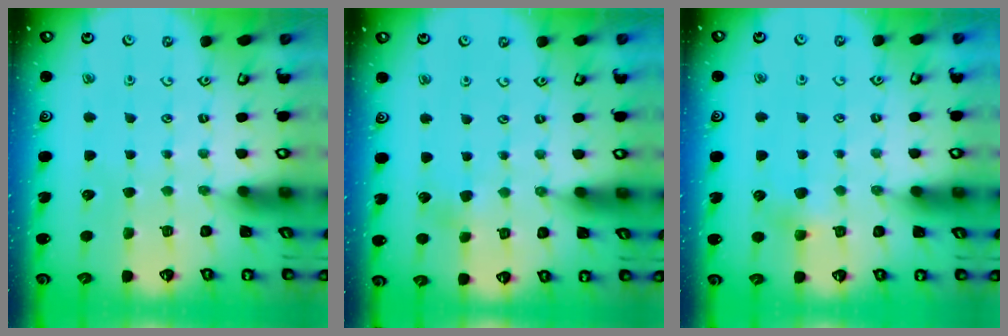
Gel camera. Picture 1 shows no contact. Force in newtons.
{"total": 3.4, "press": 3.4, "slide": 0.3}
{"total": 3.4, "press": 3.4, "slide": 0.3}